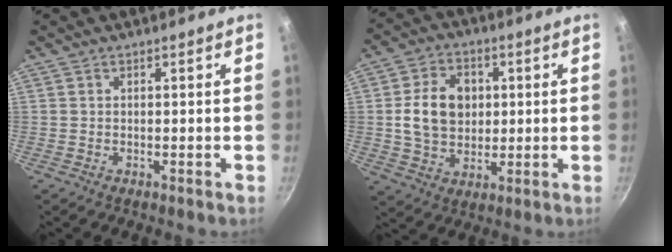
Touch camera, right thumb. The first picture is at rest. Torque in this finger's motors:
{"motor_torque": [-0.07, 2.01, 0.53, -0.37, 0.10]}